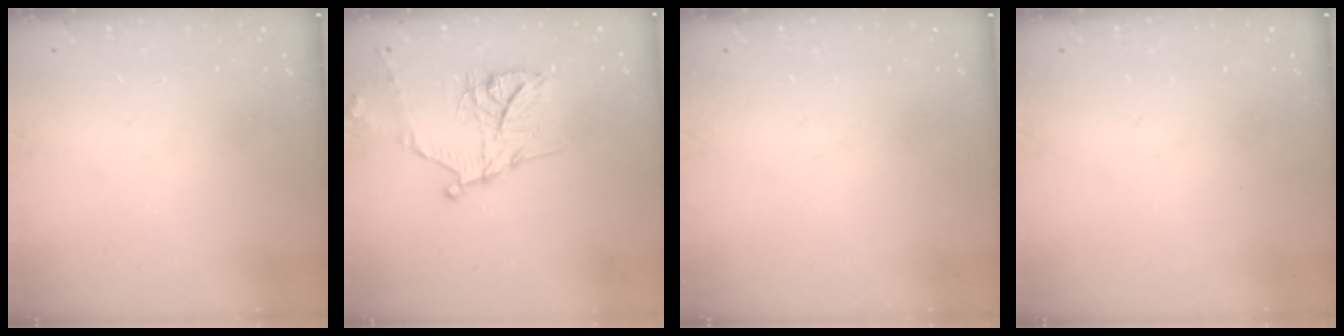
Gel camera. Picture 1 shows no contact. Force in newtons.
{"total": 16.1, "press": 16.1, "slide": 1.3}
{"total": 0.0}
{"total": 0.0}